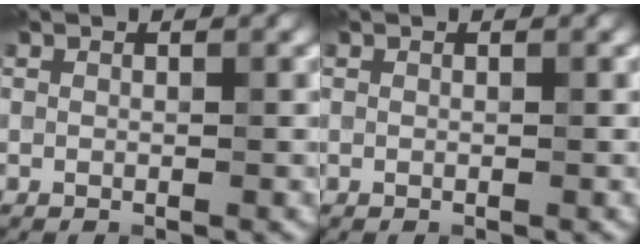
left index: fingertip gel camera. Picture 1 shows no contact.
{"total": 0.0}